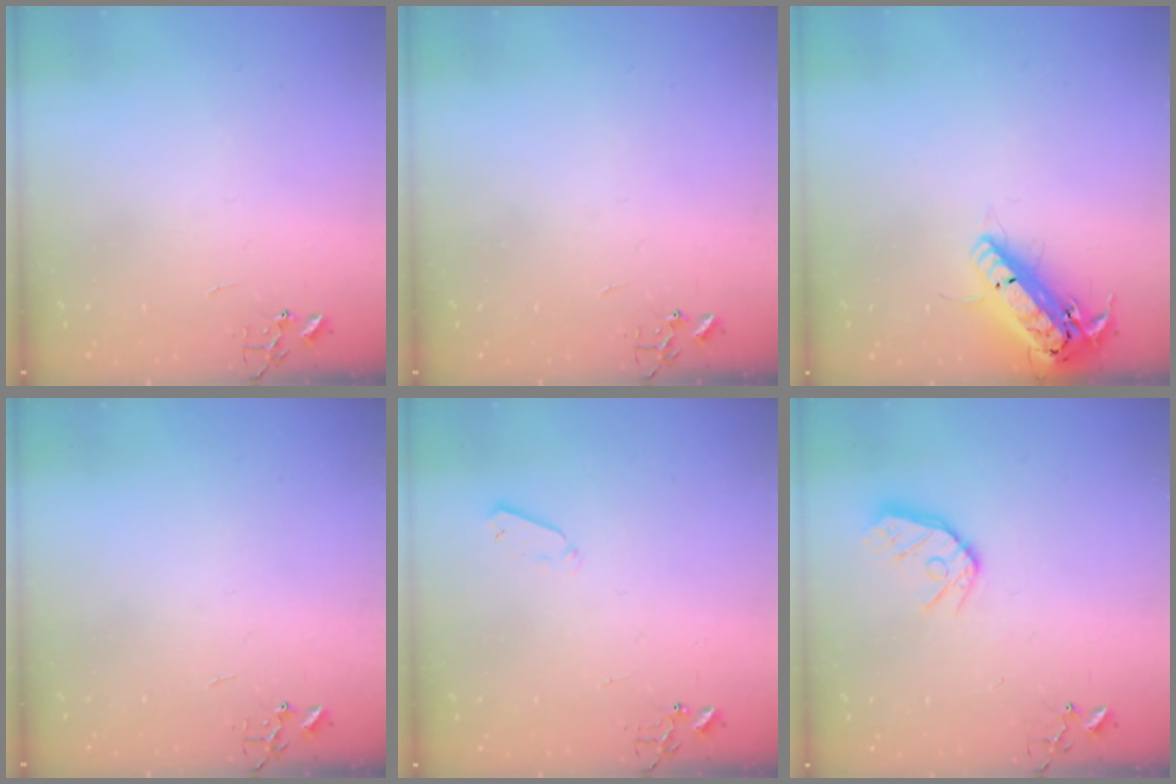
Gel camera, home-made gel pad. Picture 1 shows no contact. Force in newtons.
{"total": 0.0}
{"total": 18.4, "press": 18.1, "slide": 3.2}
{"total": 0.0}
{"total": 4.1, "press": 4.0, "slide": 0.8}
{"total": 10.8, "press": 10.8, "slide": 0.9}